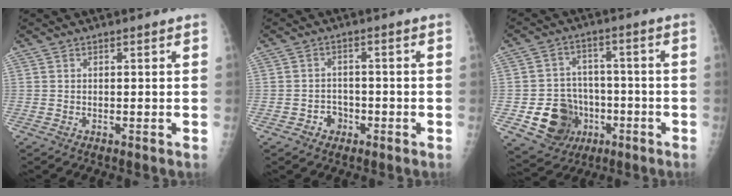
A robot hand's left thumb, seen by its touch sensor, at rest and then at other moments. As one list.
[{"total": 3.3, "force": [-1.8, 2.7, 0.6], "torque": [0.010, 0.019, -0.031]}, {"total": 12.9, "force": [-4.4, 10.9, 5.3], "torque": [-0.049, 0.026, -0.059]}]